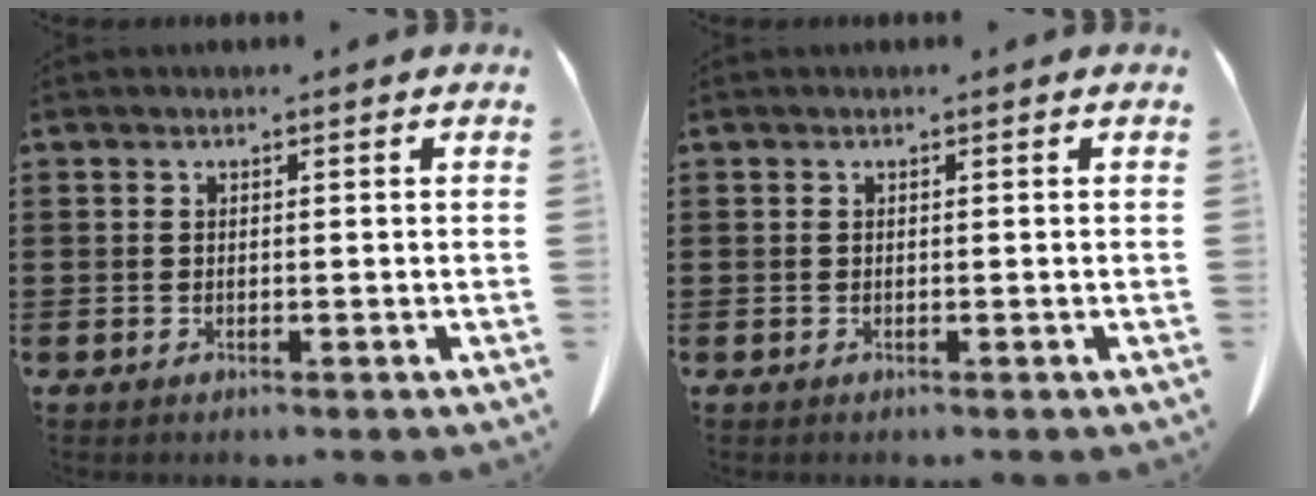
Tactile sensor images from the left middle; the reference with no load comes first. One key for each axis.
{"total": 0.0}